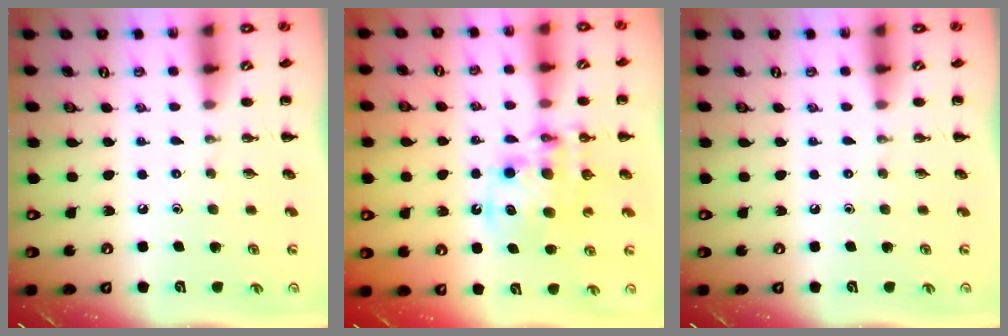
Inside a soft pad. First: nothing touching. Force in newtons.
{"total": 12.3, "press": 12.0, "slide": 2.8}
{"total": 0.0}